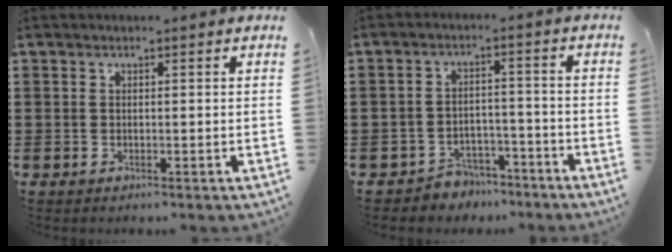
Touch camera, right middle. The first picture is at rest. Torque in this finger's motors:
{"motor_torque": [-0.13, 0.05, 0.06, 0.00]}